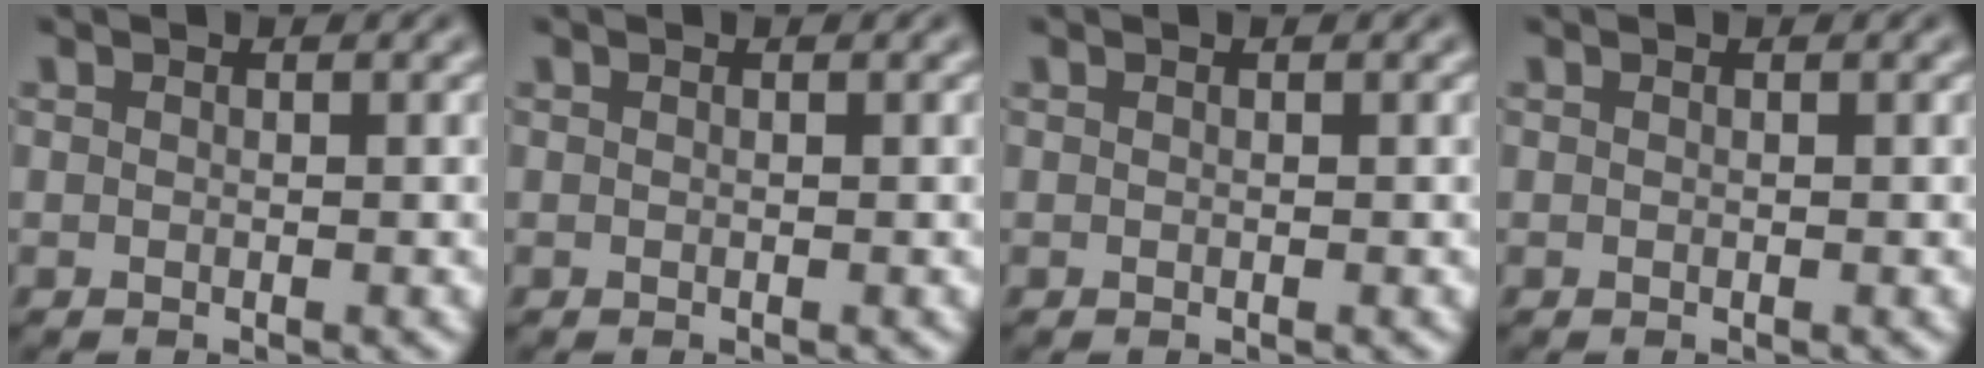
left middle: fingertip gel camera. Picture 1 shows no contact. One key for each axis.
{"total": 0.0}
{"total": 0.0}
{"total": 0.0}